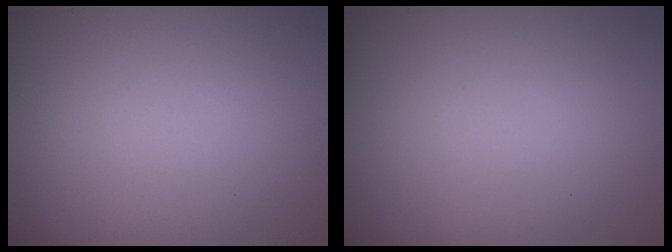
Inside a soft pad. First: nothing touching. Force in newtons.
{"total": 0.0}